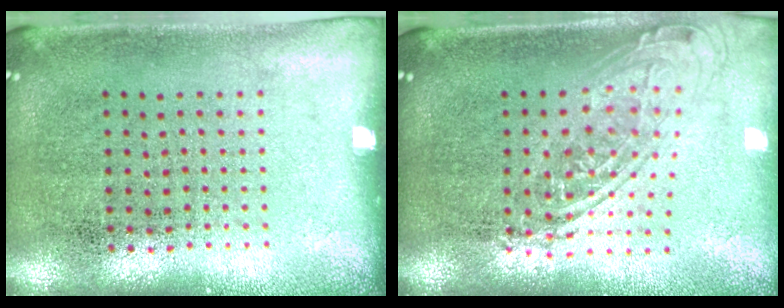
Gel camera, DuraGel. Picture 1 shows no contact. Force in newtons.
{"total": 1.9, "press": 1.4, "slide": 1.2}